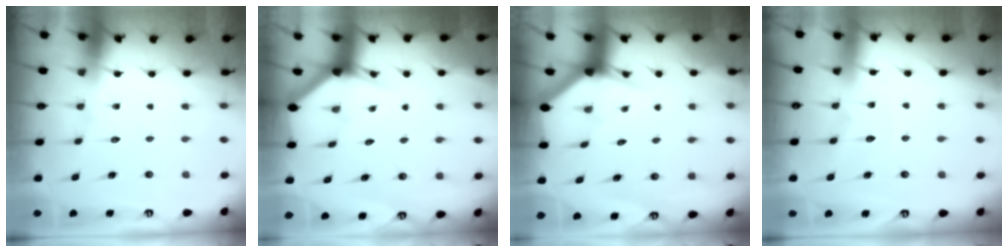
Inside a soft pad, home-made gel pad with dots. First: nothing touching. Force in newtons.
{"total": 3.0, "press": 3.0, "slide": 0.1}
{"total": 2.7, "press": 2.7, "slide": 0.1}
{"total": 4.5, "press": 4.4, "slide": 0.5}